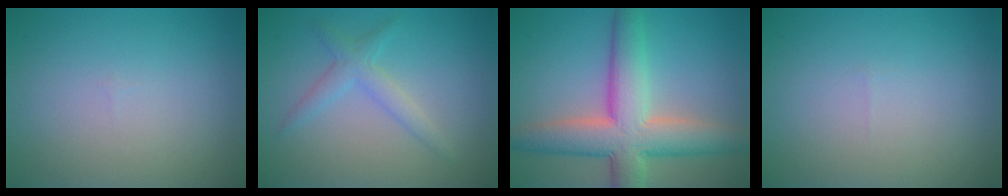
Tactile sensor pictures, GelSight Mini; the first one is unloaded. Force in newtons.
{"total": 2.2, "press": 2.2, "slide": 0.2}
{"total": 8.4, "press": 8.4, "slide": 0.5}
{"total": 0.0}